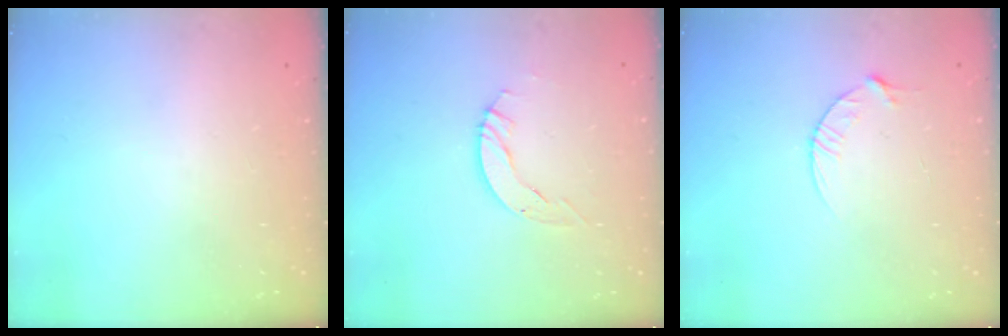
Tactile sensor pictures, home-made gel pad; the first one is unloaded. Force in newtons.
{"total": 4.9, "press": 4.9, "slide": 0.5}
{"total": 4.5, "press": 4.5, "slide": 0.5}